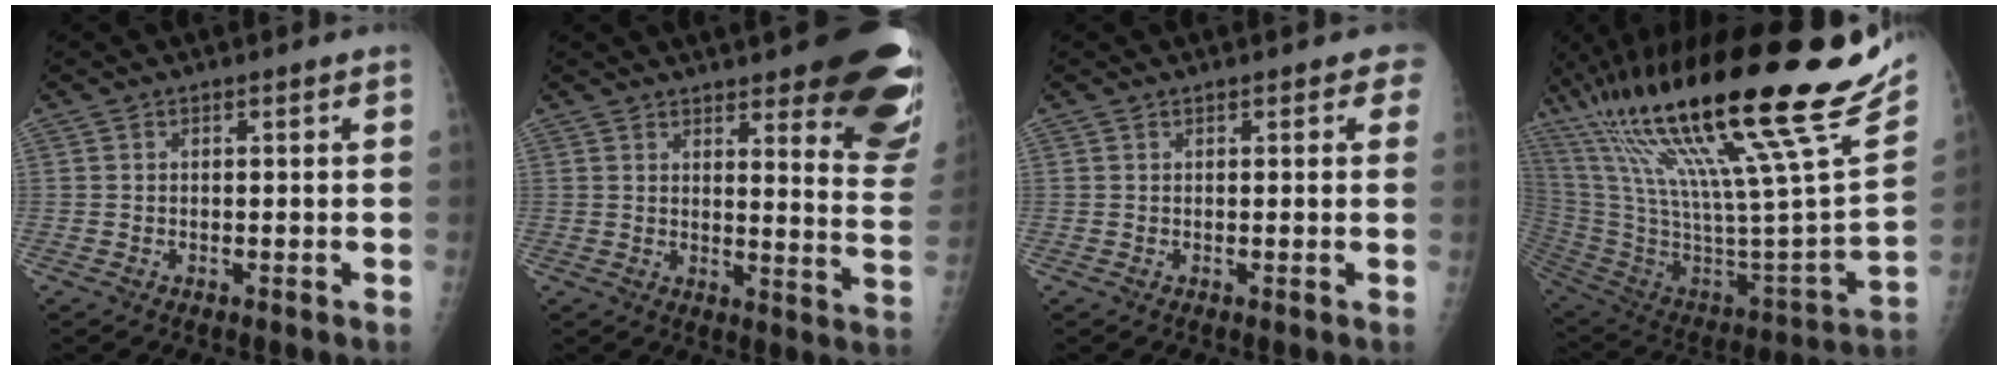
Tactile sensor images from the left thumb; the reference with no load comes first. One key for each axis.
{"total": 21.8, "fx": 14.3, "fy": 5.4, "fz": 15.5, "tx": -0.158, "ty": -0.080, "tz": 0.162}
{"total": 2.1, "fx": 1.3, "fy": 1.1, "fz": 1.1, "tx": 0.010, "ty": 0.000, "tz": 0.009}
{"total": 40.8, "fx": 26.8, "fy": 6.3, "fz": 30.2, "tx": -0.491, "ty": -0.094, "tz": 0.446}